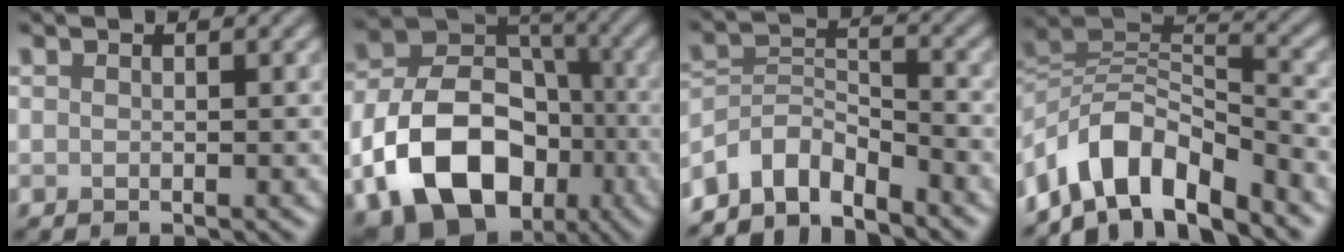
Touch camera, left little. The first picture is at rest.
{"total": 13.0, "force": [-4.4, 9.3, 8.0], "torque": [-0.157, -0.017, -0.077]}
{"total": 5.3, "force": [-4.6, 1.9, 1.8], "torque": [-0.022, -0.001, -0.093]}
{"total": 8.5, "force": [-5.4, 3.9, 5.3], "torque": [-0.076, 0.005, -0.106]}